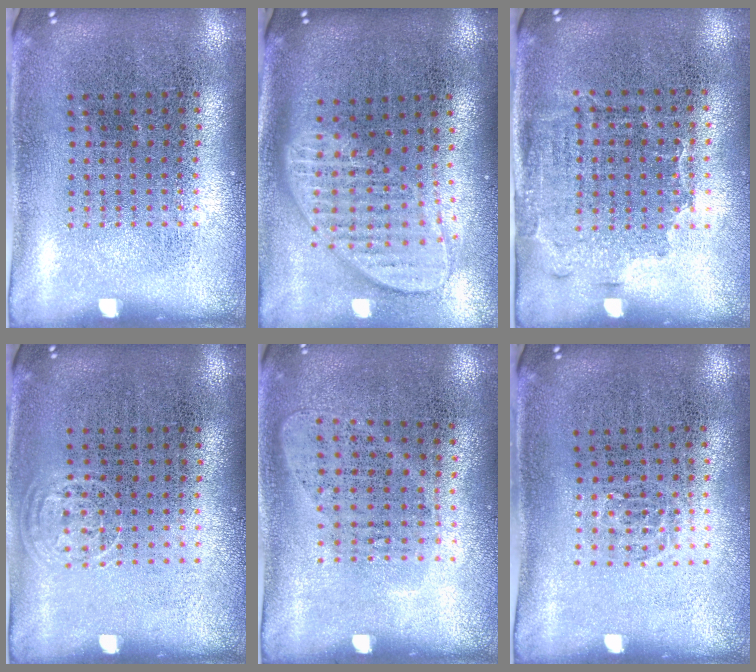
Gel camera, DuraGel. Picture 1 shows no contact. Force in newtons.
{"total": 2.1, "press": 1.6, "slide": 1.4}
{"total": 1.6, "press": 1.3, "slide": 1.0}
{"total": 0.8, "press": 0.6, "slide": 0.5}
{"total": 0.9, "press": 0.8, "slide": 0.4}
{"total": 0.5, "press": 0.4, "slide": 0.3}